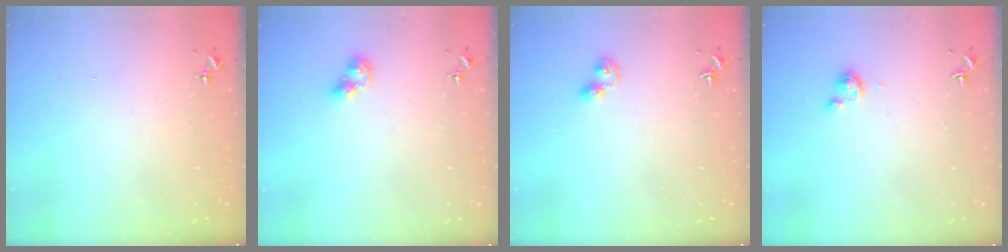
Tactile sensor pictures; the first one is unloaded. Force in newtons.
{"total": 6.3, "press": 6.3, "slide": 0.5}
{"total": 6.2, "press": 6.2, "slide": 0.4}
{"total": 2.8, "press": 2.8, "slide": 0.3}